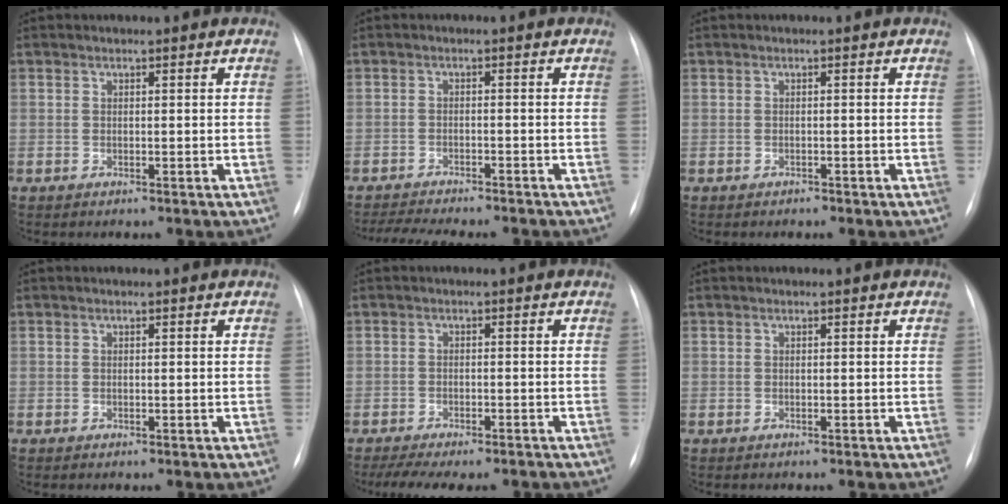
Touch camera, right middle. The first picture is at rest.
{"total": 11.3, "force": [-10.2, 1.7, 4.5], "torque": [-0.066, -0.008, -0.137]}
{"total": 0.5, "force": [-0.4, 0.2, 0.1], "torque": [-0.007, -0.001, -0.008]}
{"total": 0.0}
{"total": 10.2, "force": [-8.4, 3.1, 4.9], "torque": [-0.075, 0.000, -0.115]}
{"total": 0.0}